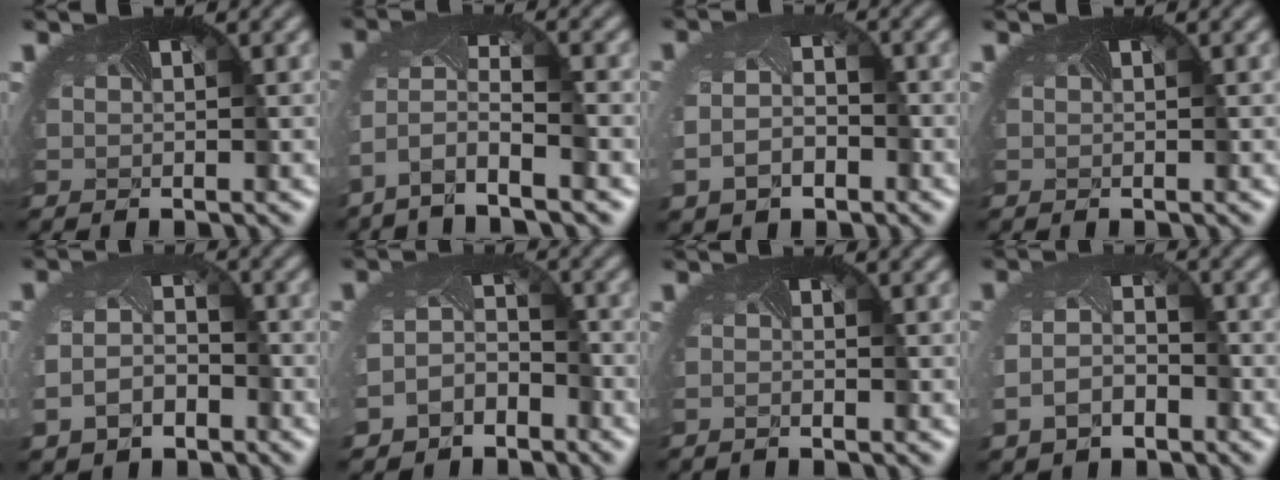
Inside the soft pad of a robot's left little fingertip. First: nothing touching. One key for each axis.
{"total": 6.1, "fx": -3.9, "fy": 1.5, "fz": 4.4, "tx": -0.101, "ty": -0.013, "tz": -0.070}
{"total": 4.0, "fx": -1.6, "fy": 2.7, "fz": 2.5, "tx": -0.060, "ty": -0.017, "tz": -0.025}
{"total": 0.0}
{"total": 4.7, "fx": -2.7, "fy": 3.2, "fz": 2.3, "tx": -0.060, "ty": -0.023, "tz": -0.040}
{"total": 4.3, "fx": -3.4, "fy": 2.5, "fz": 0.8, "tx": -0.017, "ty": -0.016, "tz": -0.057}
{"total": 0.8, "fx": -0.8, "fy": -0.1, "fz": 0.1, "tx": 0.001, "ty": -0.005, "tz": -0.011}
{"total": 4.1, "fx": -2.2, "fy": 2.7, "fz": 2.2, "tx": -0.056, "ty": -0.017, "tz": -0.038}